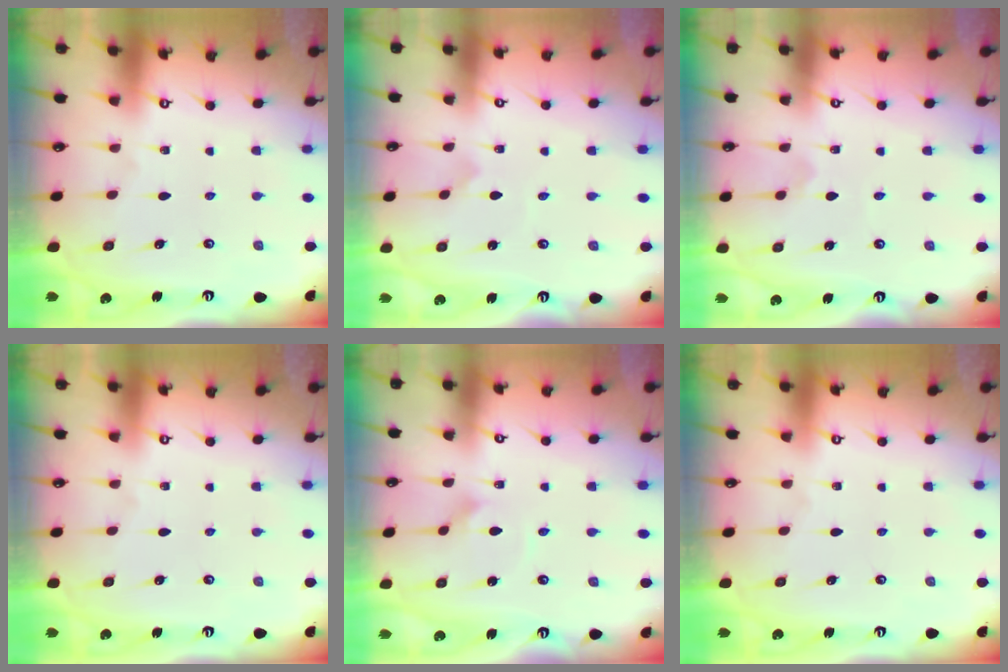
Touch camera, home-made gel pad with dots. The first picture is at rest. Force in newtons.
{"total": 0.6, "press": 0.6, "slide": 0.0}
{"total": 1.4, "press": 1.4, "slide": 0.1}
{"total": 0.0}
{"total": 3.3, "press": 3.3, "slide": 0.2}
{"total": 0.0}